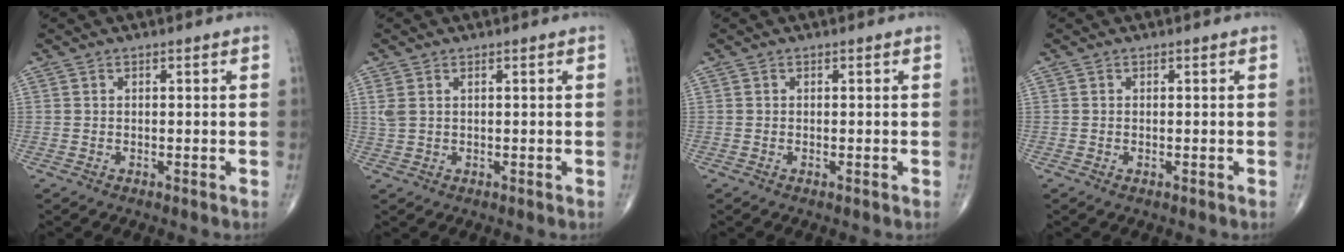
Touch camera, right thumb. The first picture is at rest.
{"total": 2.1, "force": [0.8, 1.0, 1.6], "torque": [-0.048, 0.012, 0.024]}
{"total": 0.0}
{"total": 0.0}